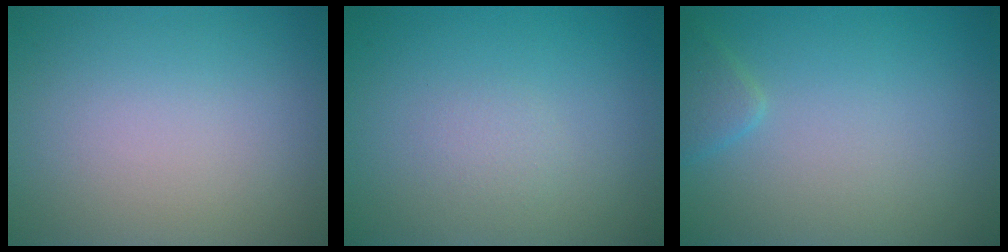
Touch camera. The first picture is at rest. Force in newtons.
{"total": 0.9, "press": 0.9, "slide": 0.0}
{"total": 1.4, "press": 1.4, "slide": 0.1}